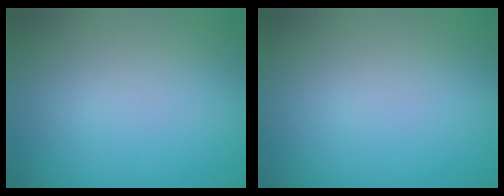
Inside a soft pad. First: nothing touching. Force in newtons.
{"total": 0.0}